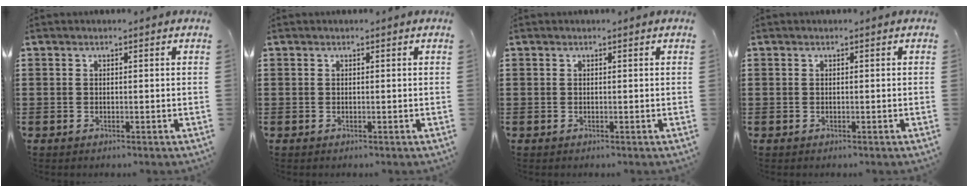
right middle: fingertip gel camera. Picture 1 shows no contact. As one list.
[{"total": 0.0}, {"total": 0.0}, {"total": 0.0}]